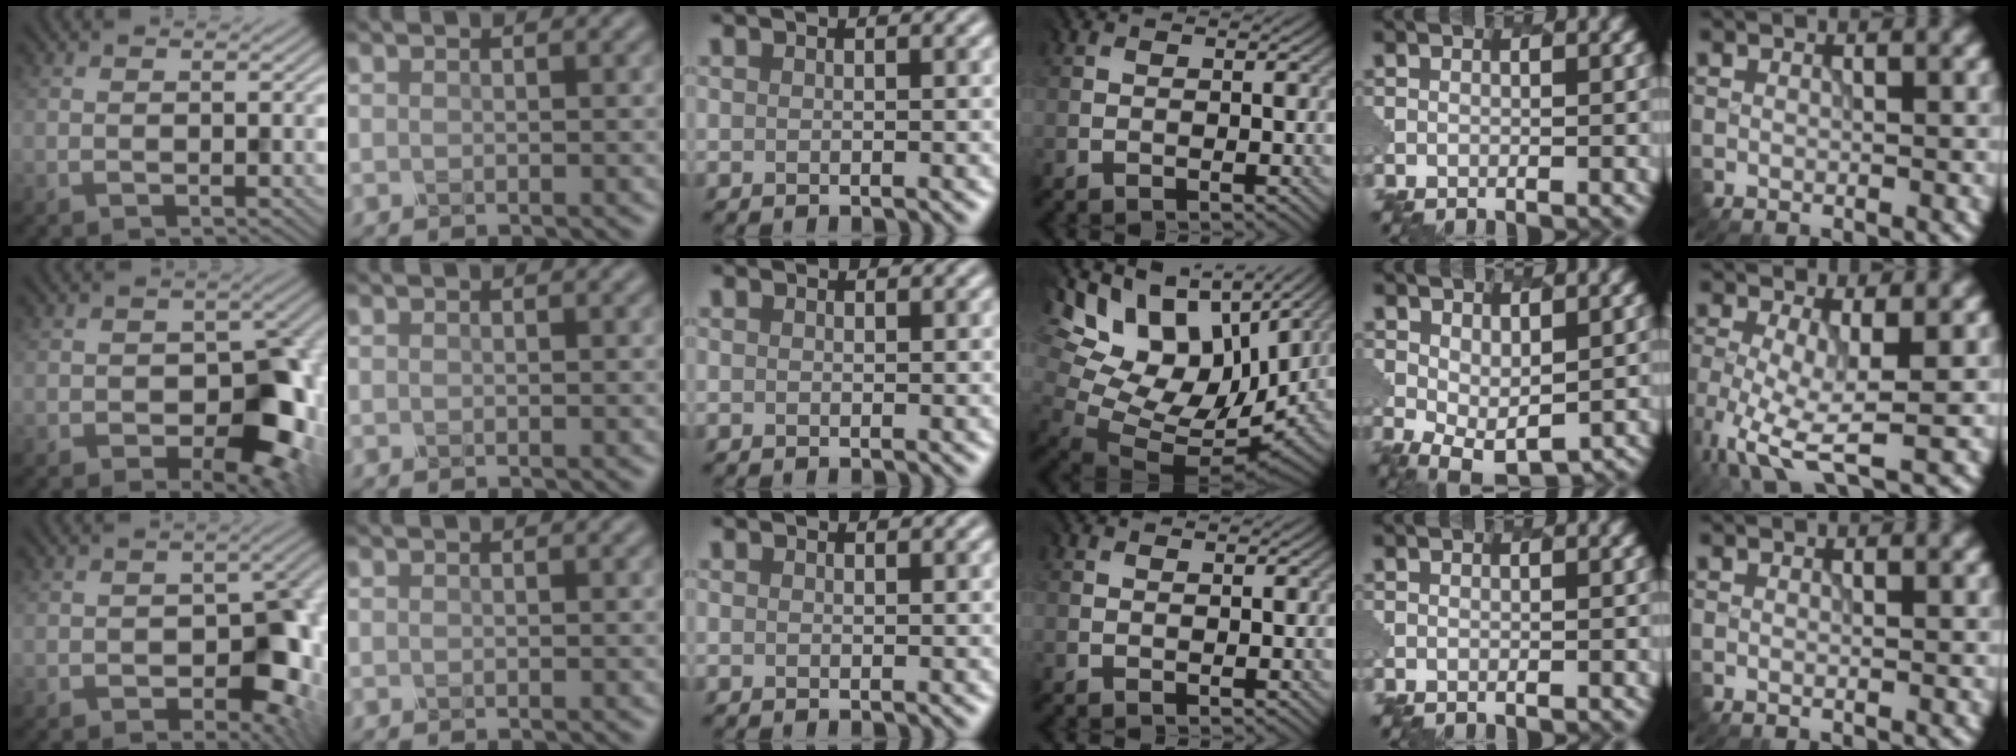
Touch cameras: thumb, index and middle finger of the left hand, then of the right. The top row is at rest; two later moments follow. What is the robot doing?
{"motion": "dispense", "object": "toothpaste"}